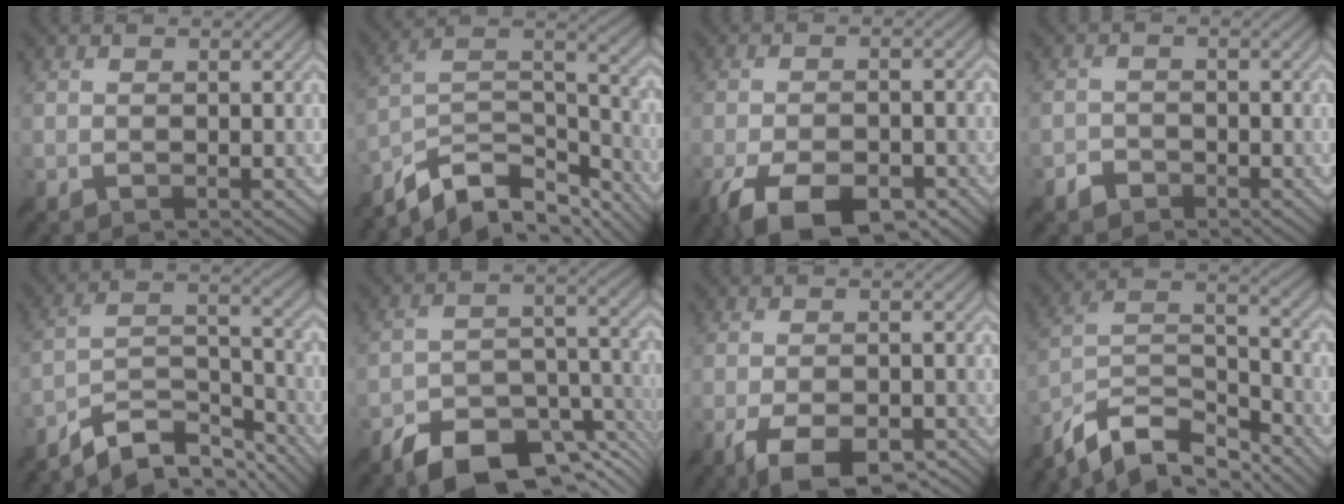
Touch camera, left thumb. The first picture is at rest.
{"total": 12.3, "force": [-8.6, 5.7, 6.6], "torque": [-0.150, -0.005, -0.147]}
{"total": 10.1, "force": [-6.3, 3.8, 6.9], "torque": [-0.130, -0.005, -0.111]}
{"total": 1.7, "force": [-1.2, 1.1, 0.4], "torque": [-0.004, 0.005, -0.030]}
{"total": 9.6, "force": [-7.7, 2.9, 5.0], "torque": [-0.088, 0.006, -0.152]}
{"total": 12.4, "force": [-8.8, 4.9, 7.2], "torque": [-0.121, -0.004, -0.159]}
{"total": 8.6, "force": [-5.0, 2.9, 6.4], "torque": [-0.115, -0.003, -0.079]}
{"total": 11.9, "force": [-9.1, 4.3, 6.3], "torque": [-0.144, 0.002, -0.170]}